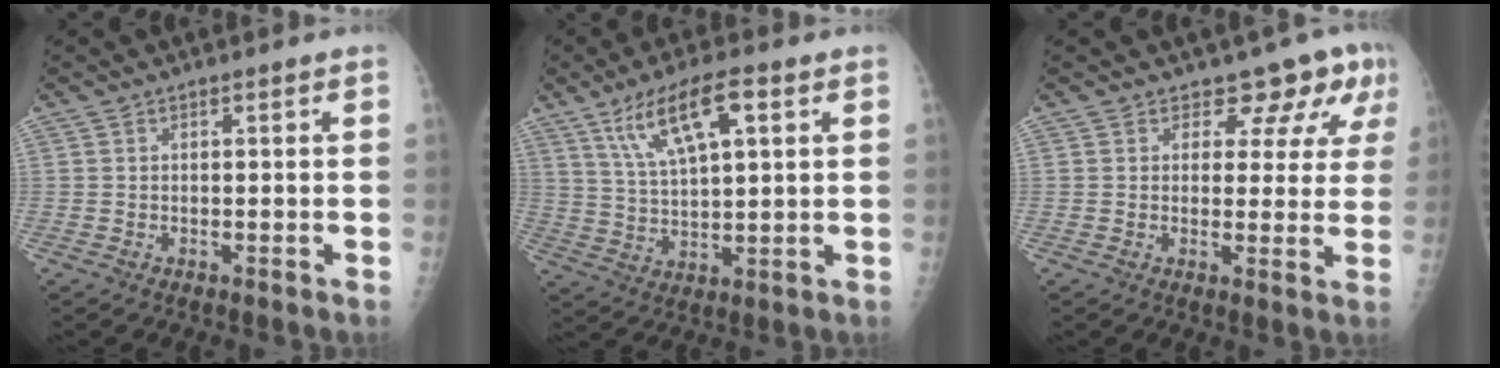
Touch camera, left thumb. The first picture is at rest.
{"total": 12.0, "force": [5.7, 4.0, 9.9], "torque": [-0.168, -0.007, 0.108]}
{"total": 6.8, "force": [4.8, 3.9, 2.8], "torque": [0.001, -0.029, 0.044]}